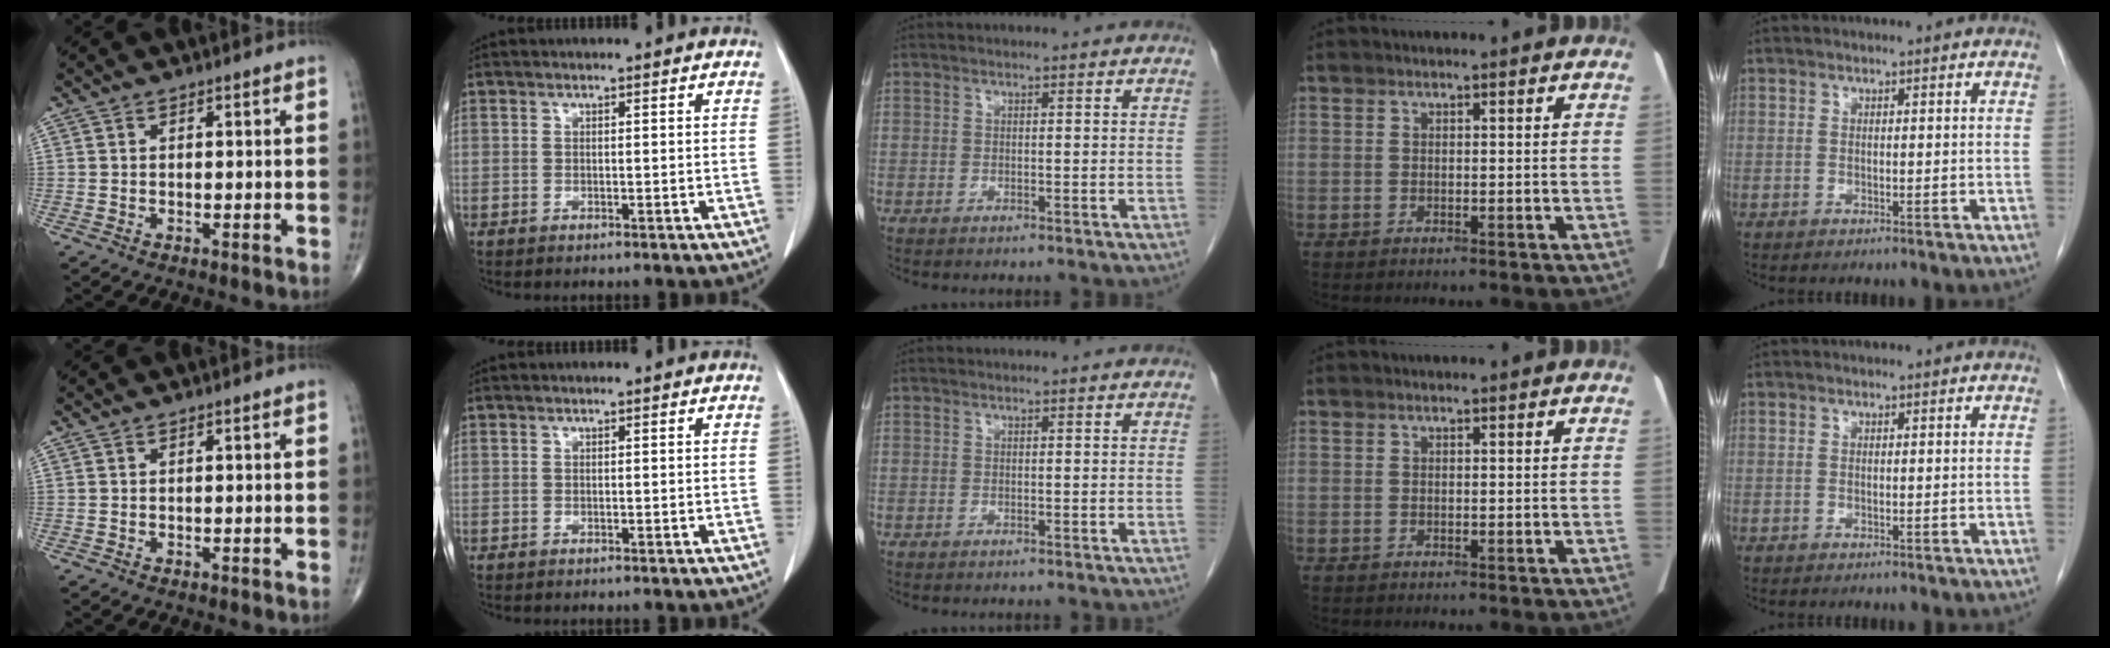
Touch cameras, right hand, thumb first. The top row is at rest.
{}